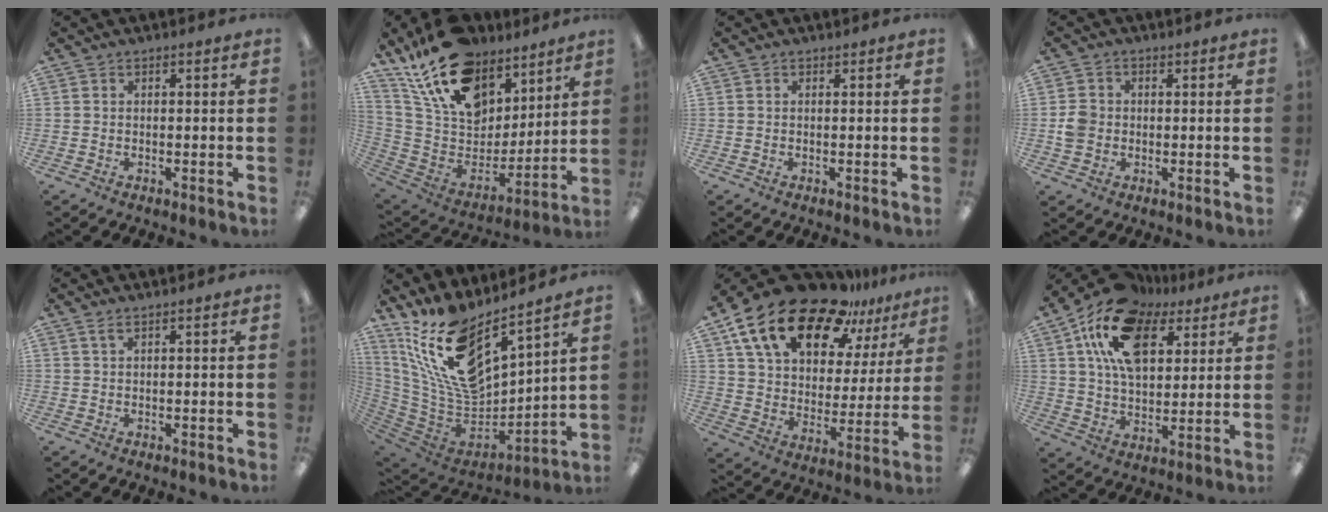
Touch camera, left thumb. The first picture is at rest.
{"total": 20.8, "force": [14.6, 11.6, 9.3], "torque": [-0.180, -0.088, 0.269]}
{"total": 0.0}
{"total": 4.4, "force": [-0.2, 4.1, 1.6], "torque": [-0.022, 0.008, -0.003]}
{"total": 1.4, "force": [1.0, 0.1, 1.0], "torque": [-0.022, 0.002, 0.017]}
{"total": 19.2, "force": [11.4, 8.7, 12.7], "torque": [-0.253, -0.079, 0.203]}
{"total": 21.4, "force": [15.5, 9.4, 11.3], "torque": [-0.206, -0.101, 0.275]}
{"total": 18.6, "force": [10.0, 10.8, 11.3], "torque": [-0.203, -0.026, 0.180]}